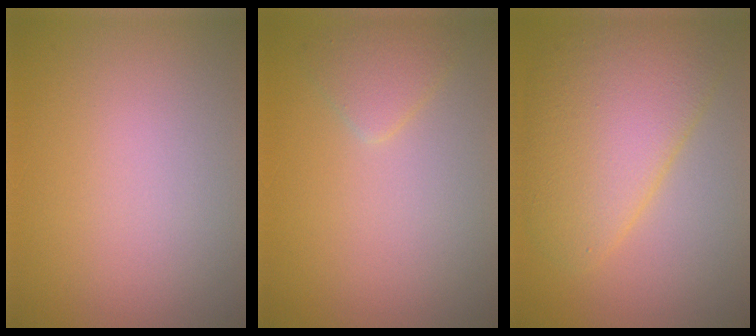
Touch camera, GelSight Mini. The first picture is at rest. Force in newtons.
{"total": 1.7, "press": 1.7, "slide": 0.1}
{"total": 6.8, "press": 6.8, "slide": 0.2}